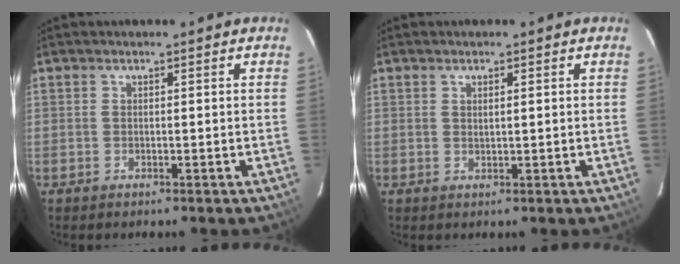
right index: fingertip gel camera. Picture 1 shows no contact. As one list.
[{"total": 1.1, "force": [0.5, 0.2, 1.0], "torque": [-0.017, 0.004, 0.009]}]